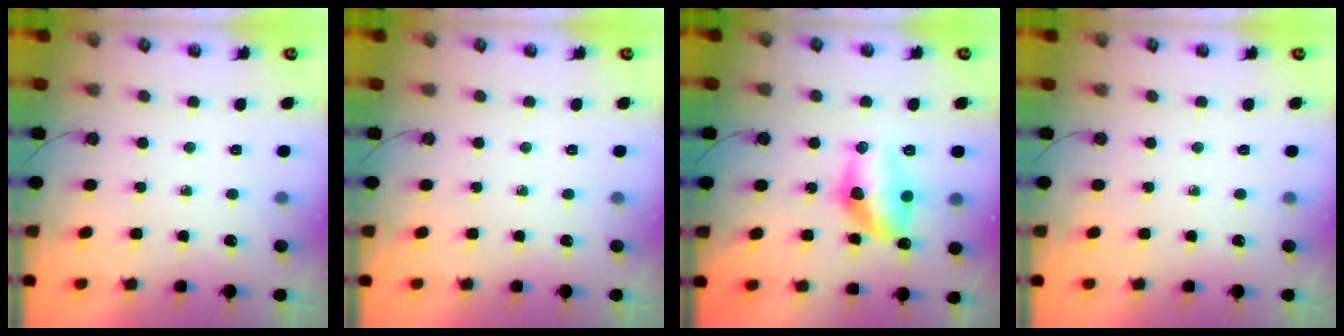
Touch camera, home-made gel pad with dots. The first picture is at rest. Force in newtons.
{"total": 0.0}
{"total": 12.3, "press": 12.2, "slide": 1.1}
{"total": 0.0}